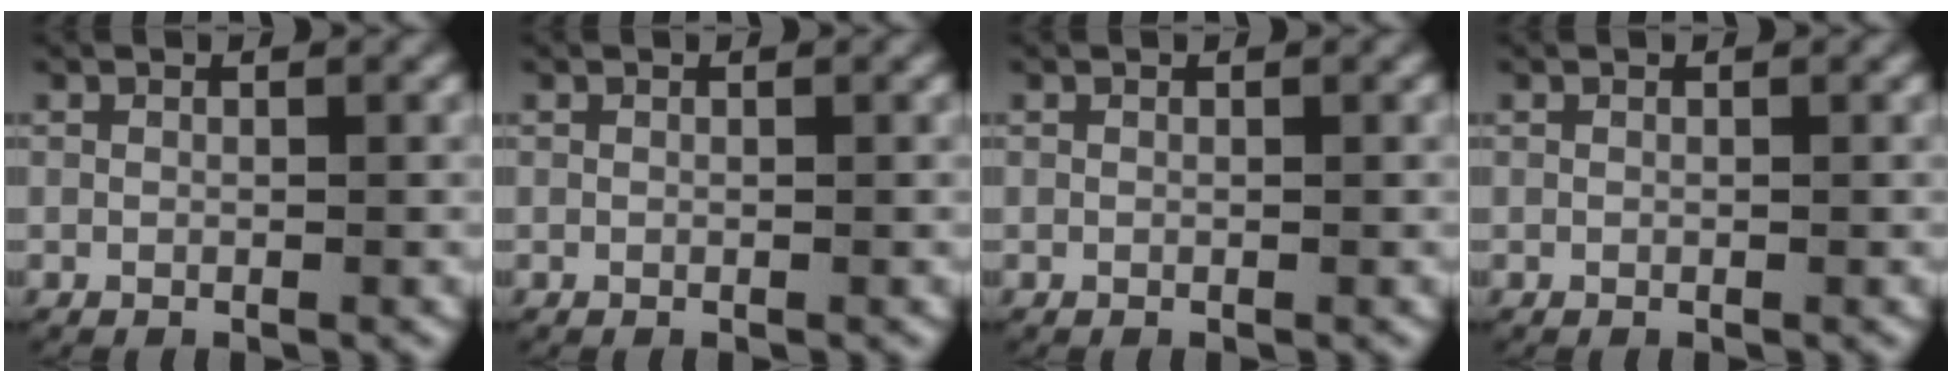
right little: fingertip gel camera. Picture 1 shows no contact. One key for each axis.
{"total": 0.0}
{"total": 0.0}
{"total": 0.0}